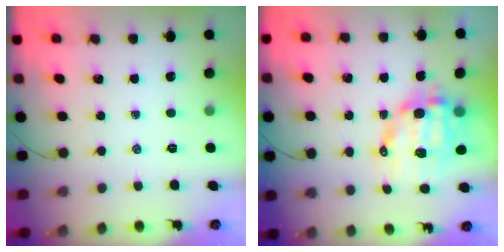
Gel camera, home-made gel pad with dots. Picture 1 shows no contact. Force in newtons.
{"total": 12.1, "press": 11.8, "slide": 2.5}